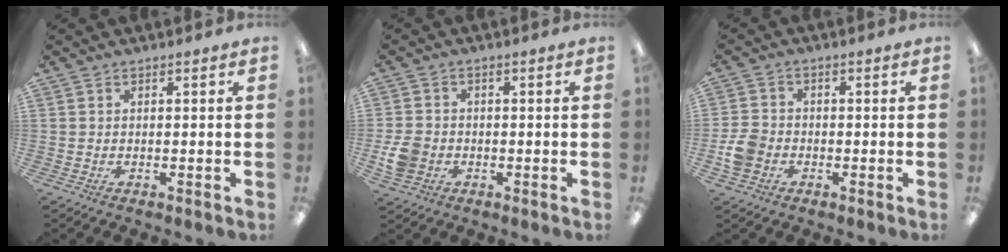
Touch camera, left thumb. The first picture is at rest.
{"total": 5.4, "force": [-1.5, 4.5, 2.7], "torque": [-0.048, 0.007, -0.027]}
{"total": 5.5, "force": [-1.8, 4.3, 2.9], "torque": [-0.059, 0.012, -0.032]}